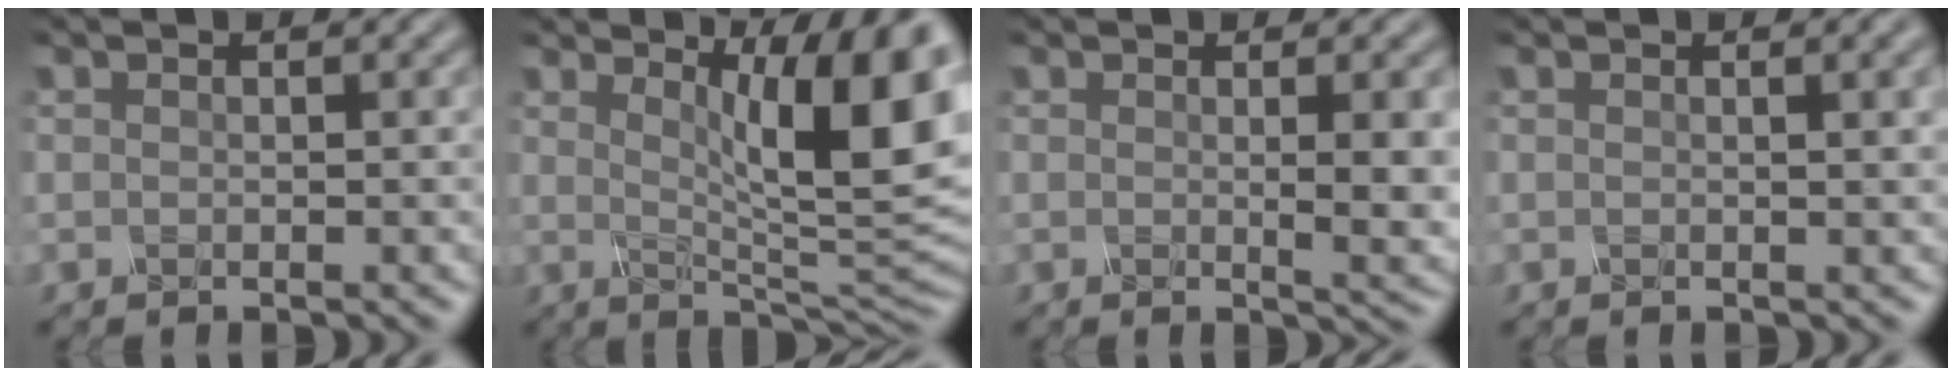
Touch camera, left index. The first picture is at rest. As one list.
[{"total": 11.3, "force": [3.5, 2.7, 10.4], "torque": [-0.123, -0.007, 0.056]}, {"total": 3.8, "force": [0.3, 0.9, 3.7], "torque": [-0.046, -0.005, 0.005]}, {"total": 2.7, "force": [0.7, 0.9, 2.4], "torque": [-0.021, 0.006, 0.004]}]